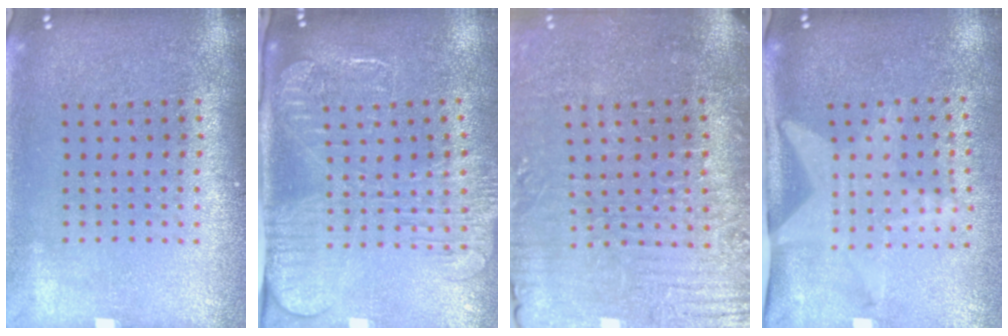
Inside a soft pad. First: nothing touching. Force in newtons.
{"total": 2.6, "press": 2.0, "slide": 1.7}
{"total": 3.9, "press": 3.8, "slide": 0.8}
{"total": 2.0, "press": 1.5, "slide": 1.3}